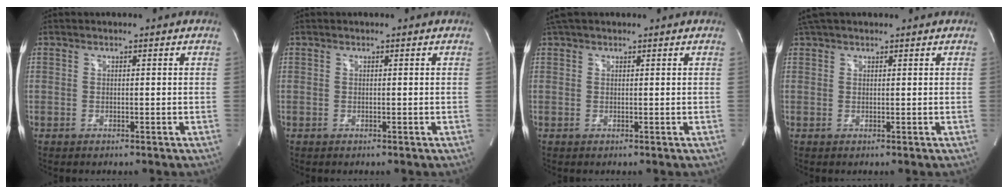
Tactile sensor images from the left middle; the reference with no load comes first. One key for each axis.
{"total": 0.0}
{"total": 3.4, "fx": 2.8, "fy": 1.1, "fz": 1.5, "tx": -0.031, "ty": 0.037, "tz": 0.051}
{"total": 4.2, "fx": 3.6, "fy": 1.2, "fz": 1.8, "tx": -0.032, "ty": 0.041, "tz": 0.064}